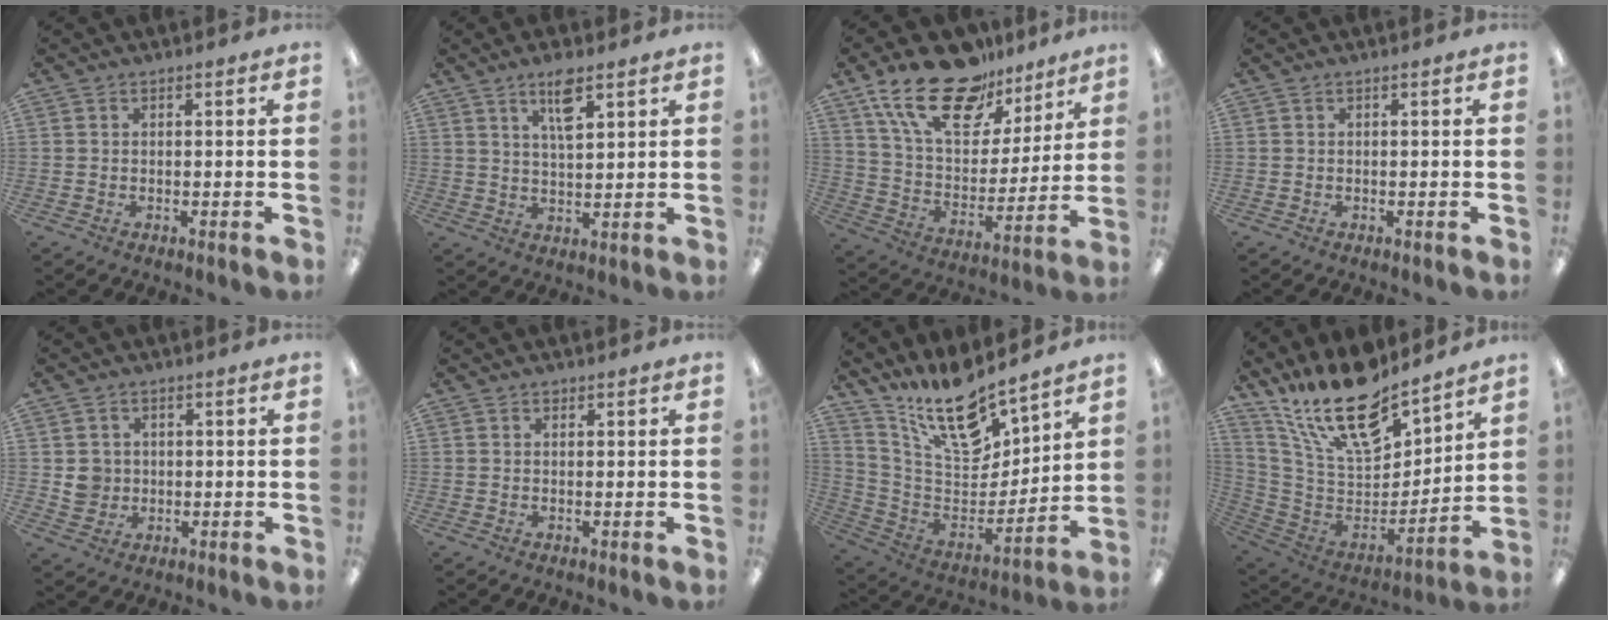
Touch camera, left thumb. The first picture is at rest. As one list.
[{"total": 7.1, "force": [4.3, 2.4, 5.1], "torque": [-0.079, -0.013, 0.069]}, {"total": 21.4, "force": [15.1, 10.5, 11.0], "torque": [-0.206, -0.080, 0.271]}, {"total": 0.0}, {"total": 4.3, "force": [0.5, 4.3, 0.7], "torque": [-0.007, 0.003, 0.008]}, {"total": 0.7, "force": [0.5, 0.4, 0.2], "torque": [0.004, -0.002, 0.008]}, {"total": 17.7, "force": [14.3, 6.2, 8.4], "torque": [-0.157, -0.104, 0.252]}, {"total": 22.4, "force": [16.2, 9.2, 12.4], "torque": [-0.233, -0.105, 0.288]}]